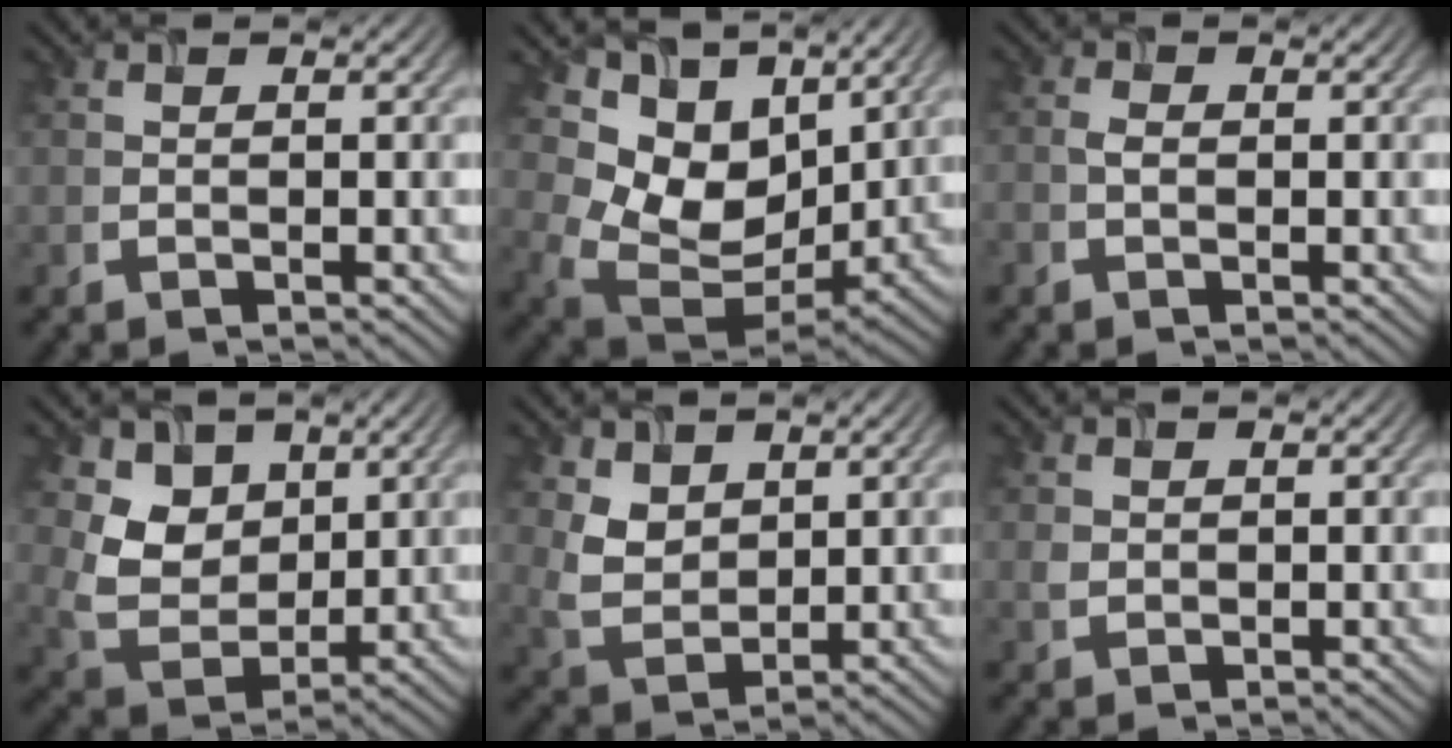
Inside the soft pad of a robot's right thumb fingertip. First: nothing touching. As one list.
[{"total": 12.6, "force": [4.6, 9.0, 7.6], "torque": [-0.171, -0.002, 0.090]}, {"total": 1.1, "force": [-0.3, 0.6, 0.9], "torque": [-0.019, 0.002, -0.008]}, {"total": 7.2, "force": [3.2, 5.4, 3.7], "torque": [-0.089, -0.017, 0.052]}, {"total": 4.7, "force": [2.6, 3.2, 2.4], "torque": [-0.064, -0.012, 0.057]}, {"total": 1.0, "force": [0.3, 0.9, 0.4], "torque": [-0.009, -0.003, 0.009]}]